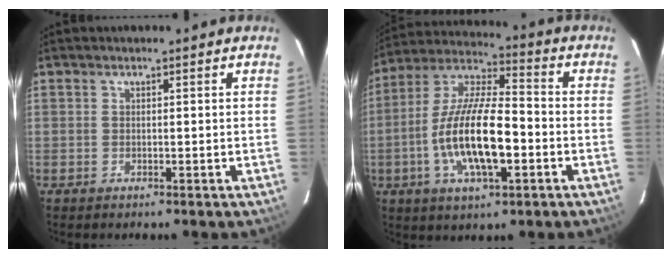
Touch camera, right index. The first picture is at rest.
{"total": 16.9, "force": [-4.3, 5.4, 15.5], "torque": [-0.305, -0.004, -0.082]}